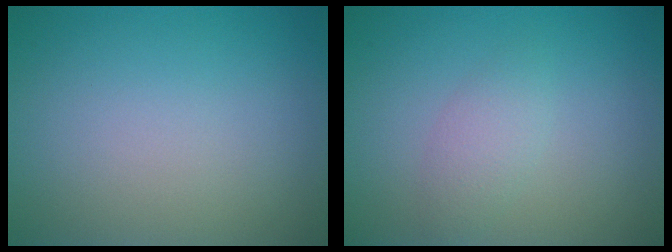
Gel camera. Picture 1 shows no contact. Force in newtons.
{"total": 1.7, "press": 1.7, "slide": 0.1}